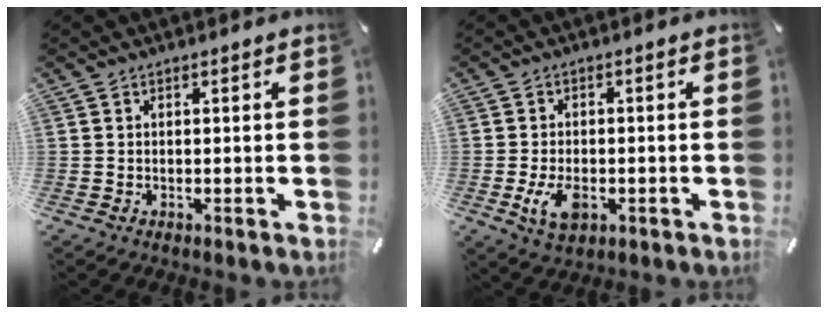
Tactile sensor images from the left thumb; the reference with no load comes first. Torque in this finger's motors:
{"motor_torque": [0.52, 0.61, 0.51, 0.22, 0.06]}